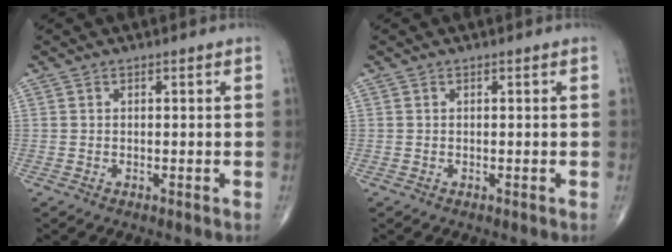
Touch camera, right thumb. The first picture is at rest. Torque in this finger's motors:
{"motor_torque": [0.00, 0.01, -0.04, -0.02, 0.00]}